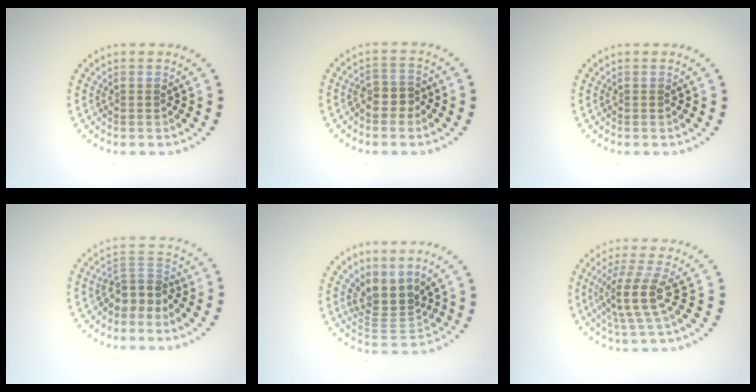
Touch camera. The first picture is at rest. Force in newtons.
{"total": 2.5, "press": 2.2, "slide": 1.1}
{"total": 0.0}
{"total": 2.9, "press": 2.1, "slide": 2.0}
{"total": 3.5, "press": 2.5, "slide": 2.5}
{"total": 3.8, "press": 2.8, "slide": 2.5}